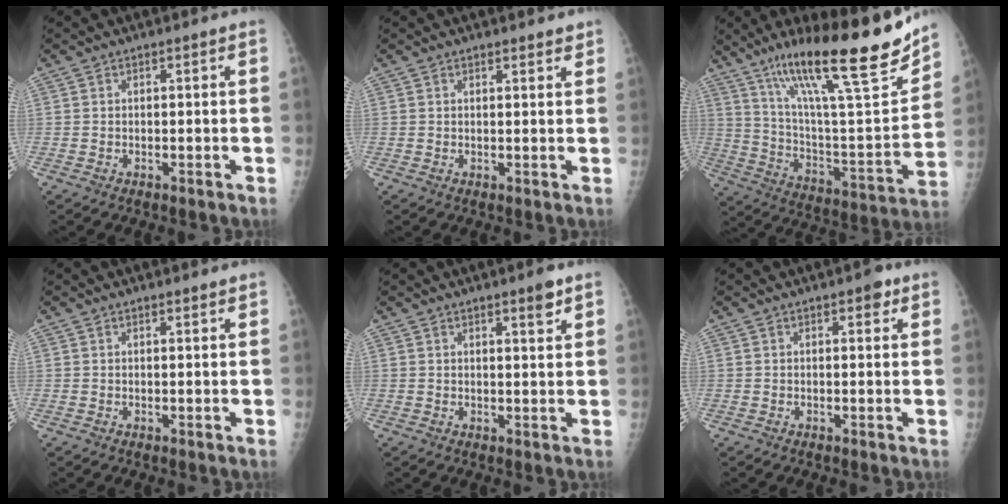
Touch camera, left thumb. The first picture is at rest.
{"total": 2.1, "force": [1.8, 0.6, 0.8], "torque": [0.001, -0.006, 0.021]}
{"total": 28.1, "force": [18.3, 5.1, 20.6], "torque": [-0.313, -0.060, 0.311]}
{"total": 1.1, "force": [1.0, 0.3, 0.5], "torque": [-0.004, -0.003, 0.013]}
{"total": 3.3, "force": [2.2, 0.6, 2.4], "torque": [-0.030, -0.014, 0.031]}
{"total": 2.4, "force": [1.3, 1.2, 1.6], "torque": [-0.011, -0.002, 0.013]}